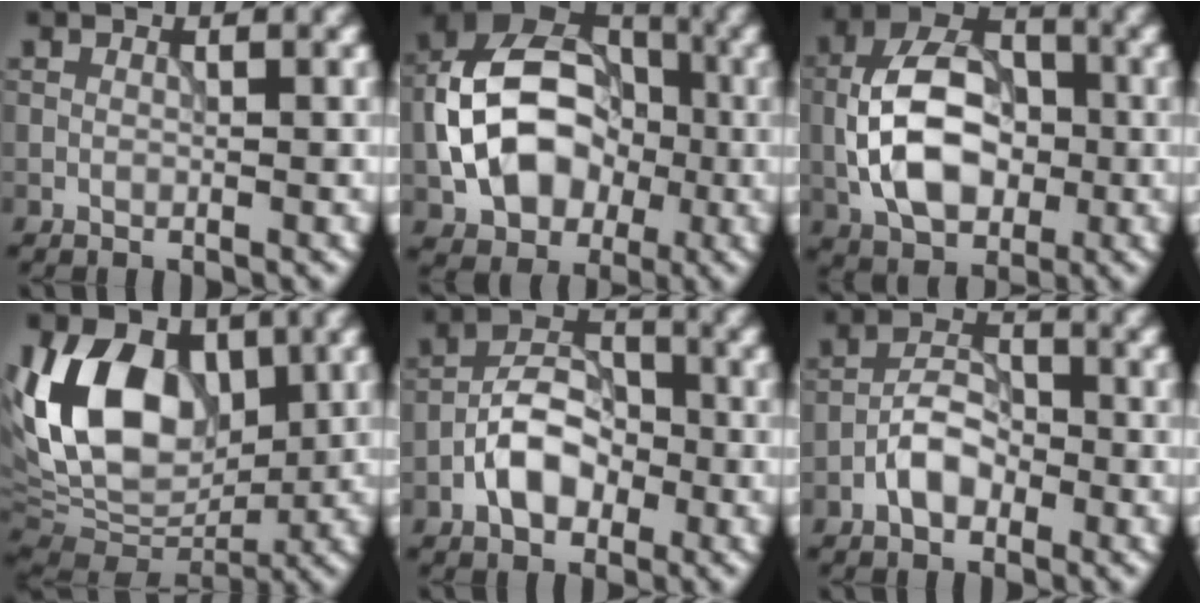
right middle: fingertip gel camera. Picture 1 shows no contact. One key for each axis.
{"total": 12.0, "fx": -1.9, "fy": 8.6, "fz": 8.1, "tx": -0.145, "ty": 0.006, "tz": -0.039}
{"total": 8.7, "fx": -1.5, "fy": 5.5, "fz": 6.6, "tx": -0.118, "ty": 0.021, "tz": -0.034}
{"total": 12.8, "fx": 2.4, "fy": 8.2, "fz": 9.5, "tx": -0.179, "ty": 0.010, "tz": 0.025}
{"total": 5.1, "fx": -2.0, "fy": 3.2, "fz": 3.5, "tx": -0.055, "ty": 0.013, "tz": -0.041}
{"total": 3.6, "fx": -1.7, "fy": 2.1, "fz": 2.4, "tx": -0.037, "ty": 0.013, "tz": -0.035}